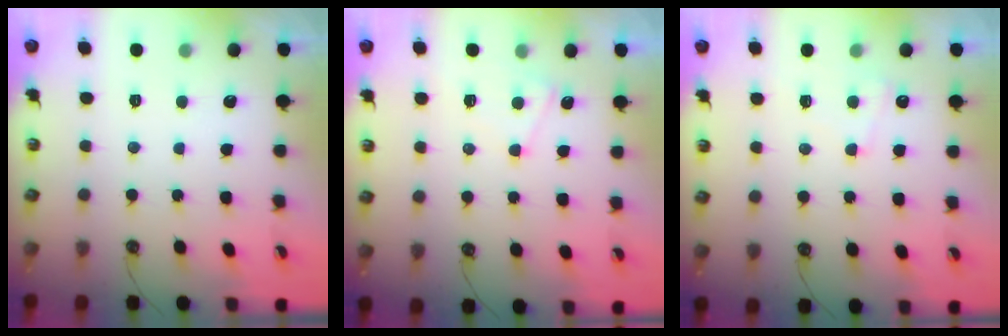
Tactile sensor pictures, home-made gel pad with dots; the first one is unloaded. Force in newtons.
{"total": 2.3, "press": 2.3, "slide": 0.3}
{"total": 3.2, "press": 3.2, "slide": 0.7}